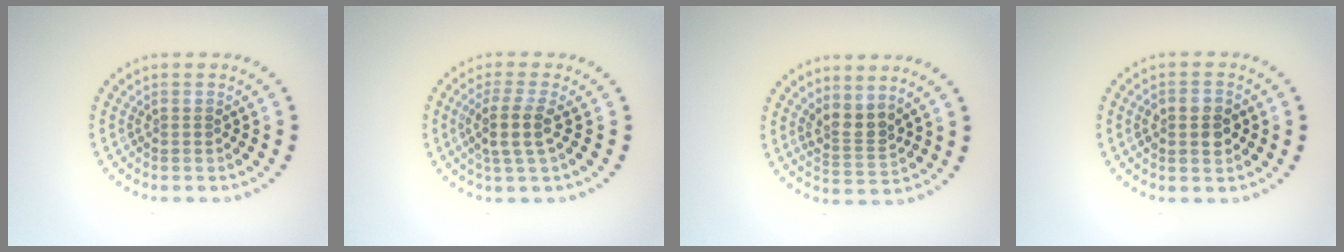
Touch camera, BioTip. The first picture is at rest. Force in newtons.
{"total": 2.7, "press": 2.2, "slide": 1.6}
{"total": 2.6, "press": 2.0, "slide": 1.7}
{"total": 3.6, "press": 3.6, "slide": 0.2}